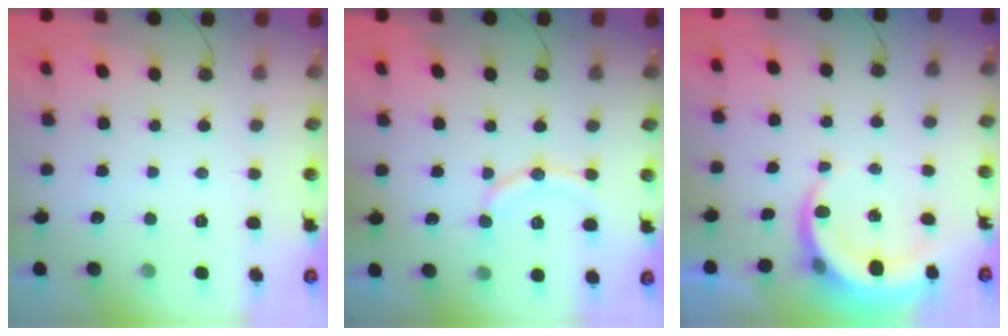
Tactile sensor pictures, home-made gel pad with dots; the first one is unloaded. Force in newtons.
{"total": 12.5, "press": 12.1, "slide": 3.3}
{"total": 5.5, "press": 5.4, "slide": 0.5}